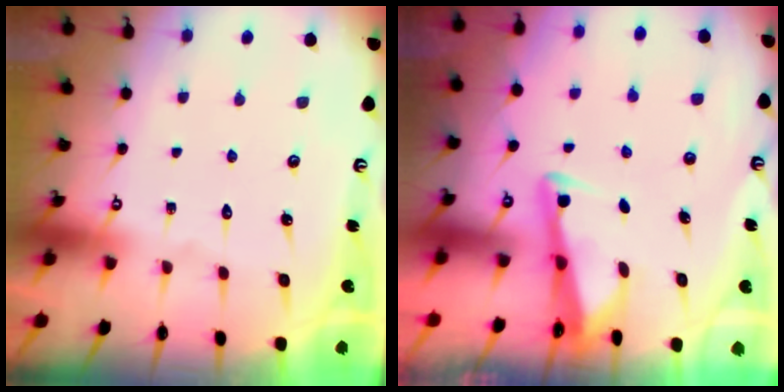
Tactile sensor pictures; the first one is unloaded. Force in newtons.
{"total": 3.1, "press": 3.1, "slide": 0.5}